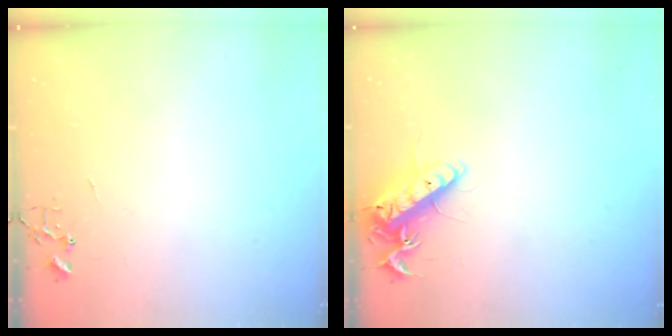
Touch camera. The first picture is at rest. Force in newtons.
{"total": 14.2, "press": 14.2, "slide": 1.4}